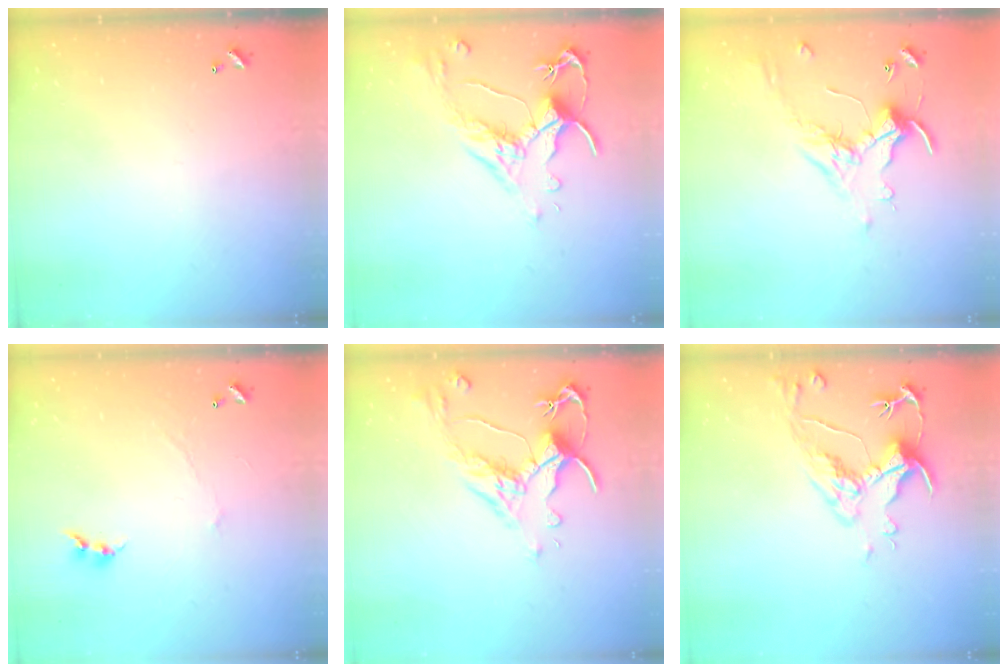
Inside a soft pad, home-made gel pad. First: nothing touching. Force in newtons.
{"total": 2.5, "press": 2.2, "slide": 1.3}
{"total": 0.9, "press": 0.5, "slide": 0.7}
{"total": 0.7, "press": 0.4, "slide": 0.6}
{"total": 3.1, "press": 2.7, "slide": 1.4}
{"total": 6.6, "press": 6.5, "slide": 1.5}